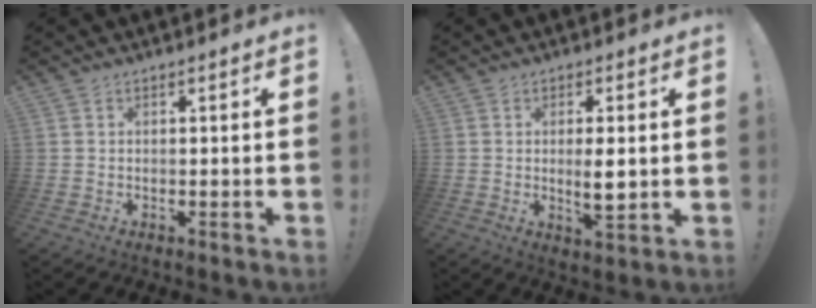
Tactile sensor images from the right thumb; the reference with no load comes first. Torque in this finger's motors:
{"motor_torque": [-0.15, 0.47, -0.21, 0.24, 0.22]}